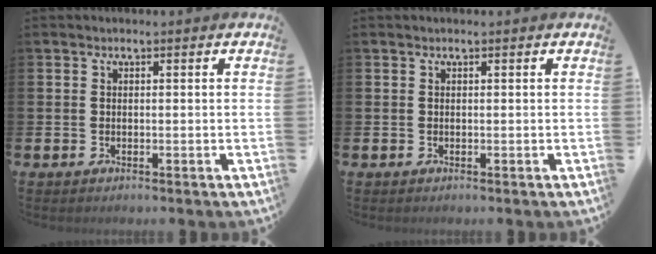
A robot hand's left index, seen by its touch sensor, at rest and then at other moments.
{"total": 0.0}